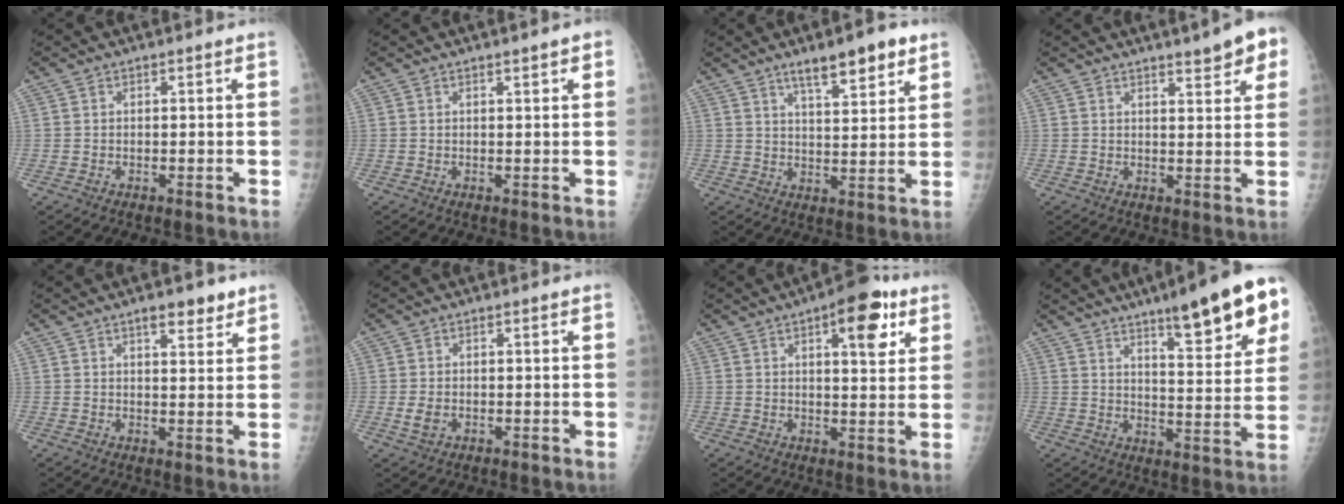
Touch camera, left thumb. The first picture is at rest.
{"total": 1.7, "force": [0.9, 0.3, 1.4], "torque": [-0.019, -0.001, 0.012]}
{"total": 9.4, "force": [6.1, 2.4, 6.7], "torque": [-0.089, -0.029, 0.097]}
{"total": 6.5, "force": [4.1, 1.5, 4.9], "torque": [-0.049, -0.014, 0.051]}
{"total": 5.2, "force": [3.5, 1.8, 3.4], "torque": [-0.033, -0.018, 0.049]}
{"total": 2.4, "force": [-0.5, 1.7, 1.7], "torque": [-0.034, -0.002, -0.007]}
{"total": 10.7, "force": [5.1, 4.0, 8.5], "torque": [-0.090, -0.015, 0.064]}
{"total": 18.8, "force": [10.6, 4.1, 14.9], "torque": [-0.174, -0.040, 0.152]}